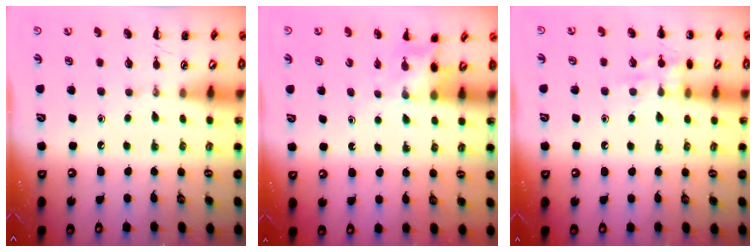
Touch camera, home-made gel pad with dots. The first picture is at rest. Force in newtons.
{"total": 3.0, "press": 2.9, "slide": 0.9}
{"total": 9.4, "press": 9.4, "slide": 0.6}